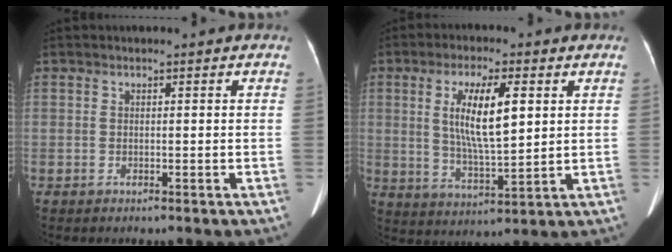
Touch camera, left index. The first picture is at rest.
{"total": 9.6, "force": [2.3, 2.1, 9.1], "torque": [-0.172, -0.009, 0.046]}